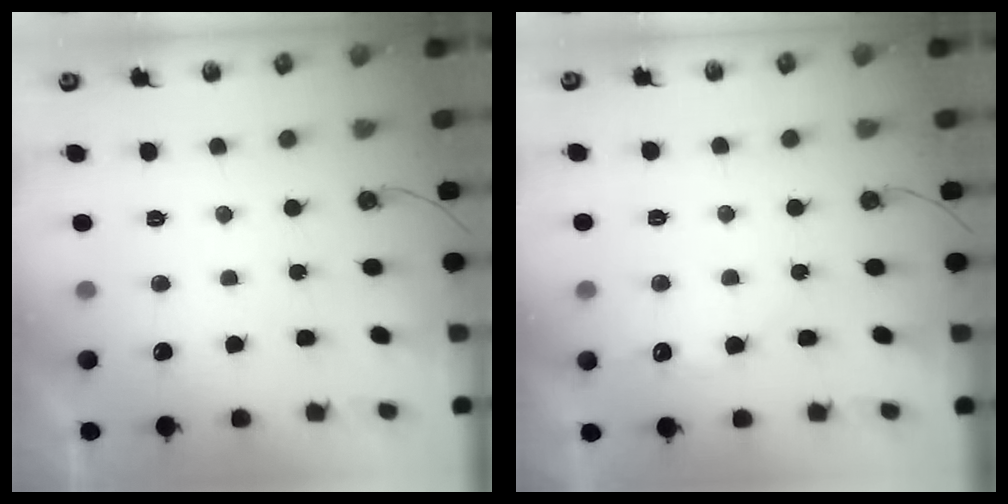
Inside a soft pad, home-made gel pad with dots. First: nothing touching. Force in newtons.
{"total": 5.4, "press": 5.4, "slide": 0.6}